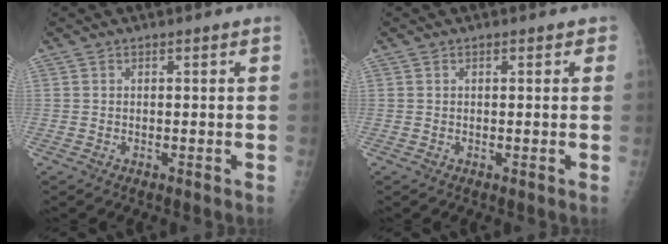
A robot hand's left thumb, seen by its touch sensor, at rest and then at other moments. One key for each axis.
{"total": 1.0, "fx": 0.5, "fy": 0.7, "fz": 0.6, "tx": 0.002, "ty": 0.001, "tz": 0.002}